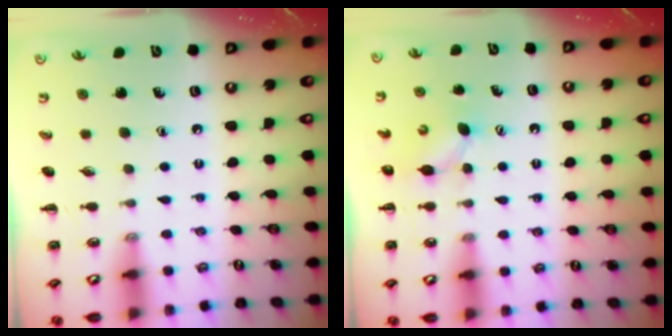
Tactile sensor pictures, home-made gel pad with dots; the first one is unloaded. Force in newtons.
{"total": 4.4, "press": 4.3, "slide": 1.1}